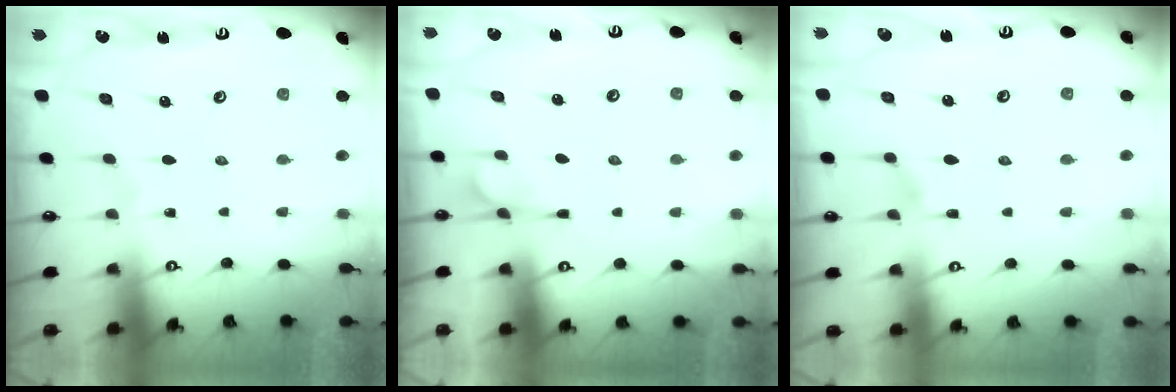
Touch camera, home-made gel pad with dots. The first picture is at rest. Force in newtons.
{"total": 4.8, "press": 4.6, "slide": 1.3}
{"total": 2.2, "press": 1.9, "slide": 1.1}